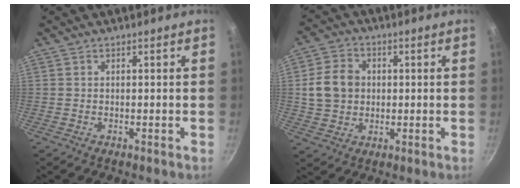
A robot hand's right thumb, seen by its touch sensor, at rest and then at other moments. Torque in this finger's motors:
{"motor_torque": [-0.38, 0.40, 0.12, -0.13, 0.05]}